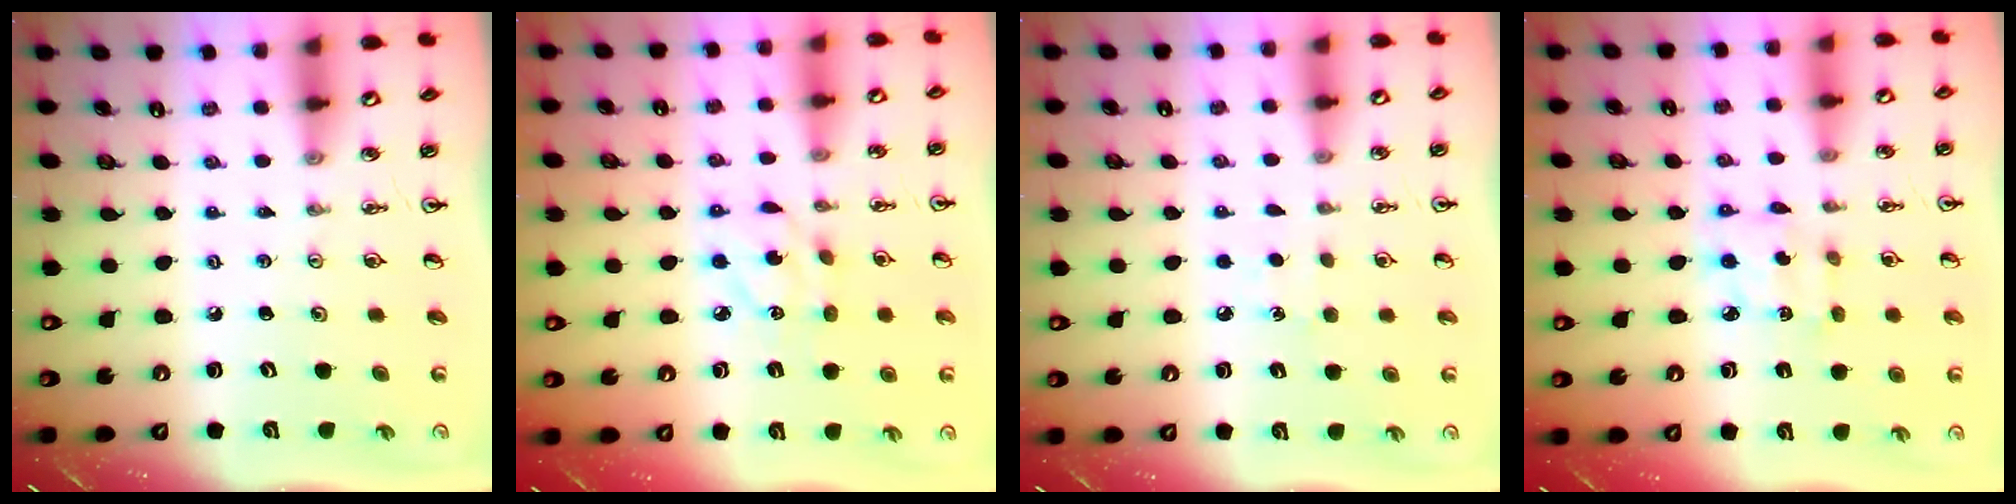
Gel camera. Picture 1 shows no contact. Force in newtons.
{"total": 6.3, "press": 6.3, "slide": 0.1}
{"total": 4.6, "press": 4.5, "slide": 0.5}
{"total": 3.8, "press": 3.8, "slide": 0.2}